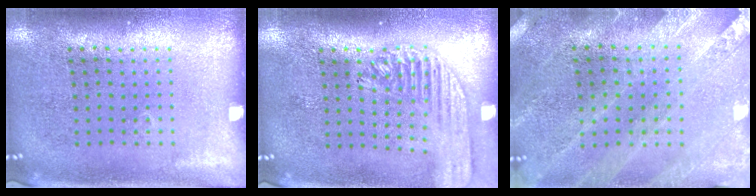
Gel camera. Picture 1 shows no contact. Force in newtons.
{"total": 1.8, "press": 1.7, "slide": 0.7}
{"total": 0.6, "press": 0.6, "slide": 0.2}